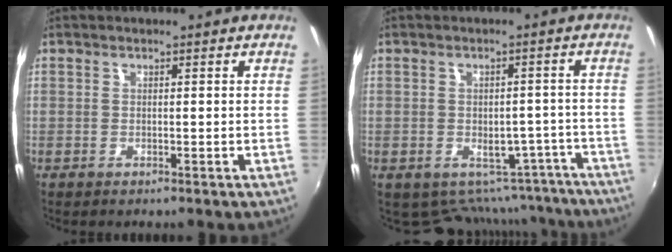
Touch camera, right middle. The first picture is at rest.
{"total": 12.4, "force": [-9.7, 7.3, 2.4], "torque": [-0.038, 0.030, -0.095]}